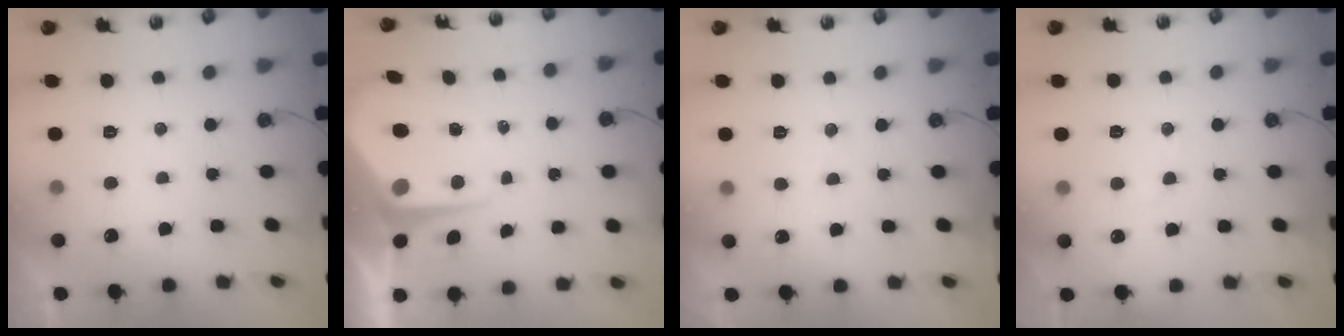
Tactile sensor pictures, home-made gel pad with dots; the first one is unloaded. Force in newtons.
{"total": 8.3, "press": 8.2, "slide": 0.8}
{"total": 4.6, "press": 4.6, "slide": 0.7}
{"total": 7.4, "press": 7.3, "slide": 0.8}